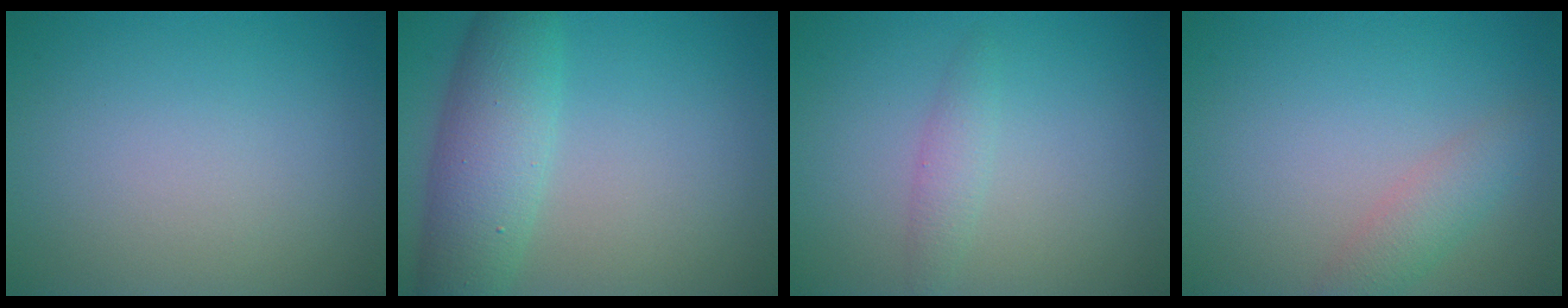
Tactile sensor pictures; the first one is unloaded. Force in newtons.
{"total": 6.0, "press": 6.0, "slide": 0.3}
{"total": 1.5, "press": 1.5, "slide": 0.1}
{"total": 2.3, "press": 2.3, "slide": 0.0}